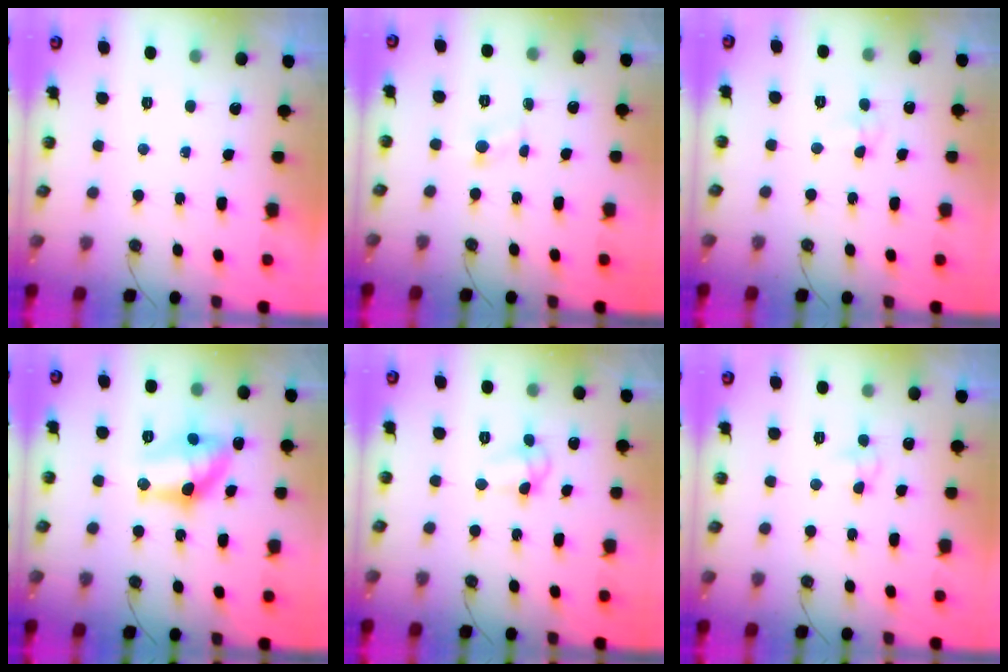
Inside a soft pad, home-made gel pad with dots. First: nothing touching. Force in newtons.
{"total": 2.6, "press": 2.6, "slide": 0.3}
{"total": 3.3, "press": 3.3, "slide": 0.7}
{"total": 11.9, "press": 11.9, "slide": 0.6}
{"total": 6.0, "press": 6.0, "slide": 0.4}
{"total": 4.4, "press": 4.4, "slide": 0.5}